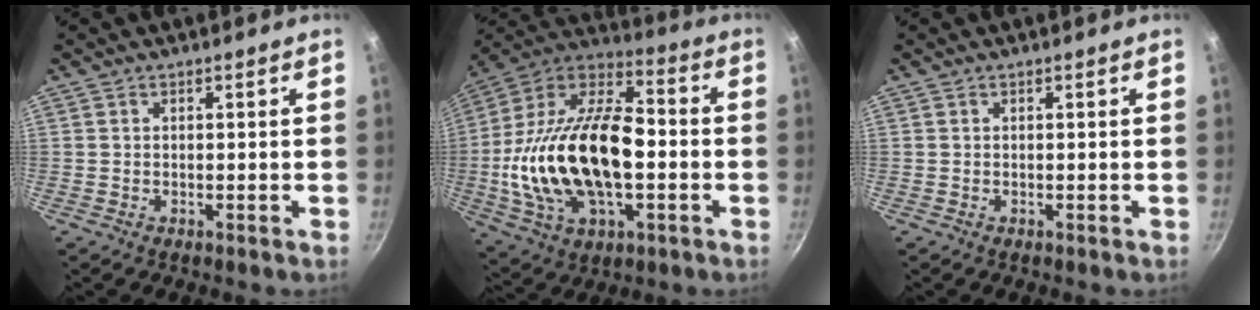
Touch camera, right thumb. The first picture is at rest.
{"total": 28.1, "force": [-2.8, 15.6, 23.2], "torque": [-0.435, 0.041, -0.053]}
{"total": 0.0}